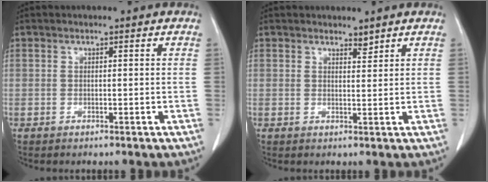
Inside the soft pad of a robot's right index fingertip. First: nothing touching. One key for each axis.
{"total": 1.3, "fx": 1.2, "fy": 0.2, "fz": 0.3, "tx": -0.009, "ty": -0.006, "tz": 0.021}